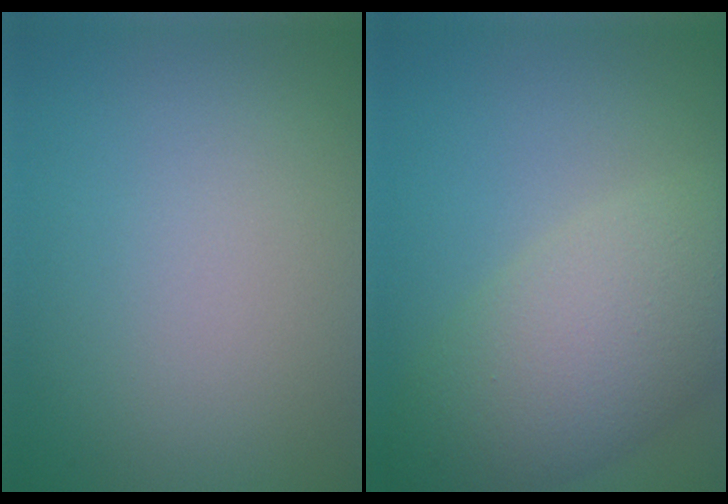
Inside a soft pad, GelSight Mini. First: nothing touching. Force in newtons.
{"total": 7.3, "press": 7.3, "slide": 0.5}